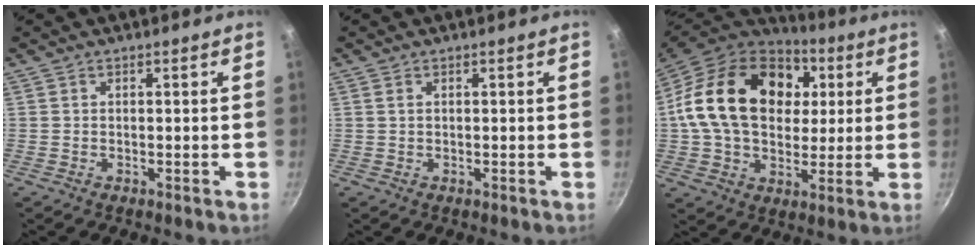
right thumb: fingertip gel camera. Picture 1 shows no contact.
{"total": 0.7, "force": [0.3, 0.4, 0.5], "torque": [-0.009, 0.001, 0.005]}
{"total": 25.2, "force": [5.5, 17.8, 17.0], "torque": [-0.280, 0.012, 0.086]}